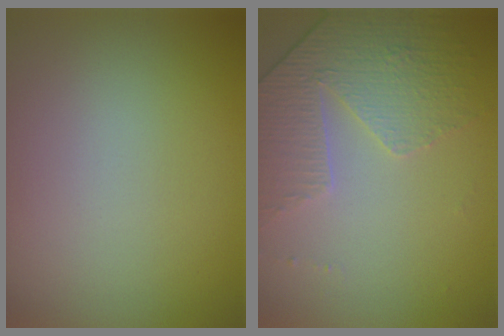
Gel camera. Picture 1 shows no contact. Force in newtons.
{"total": 4.7, "press": 3.3, "slide": 3.4}